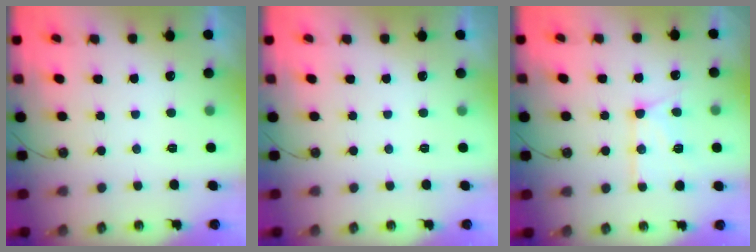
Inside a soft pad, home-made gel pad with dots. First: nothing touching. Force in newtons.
{"total": 0.0}
{"total": 13.2, "press": 13.2, "slide": 1.2}